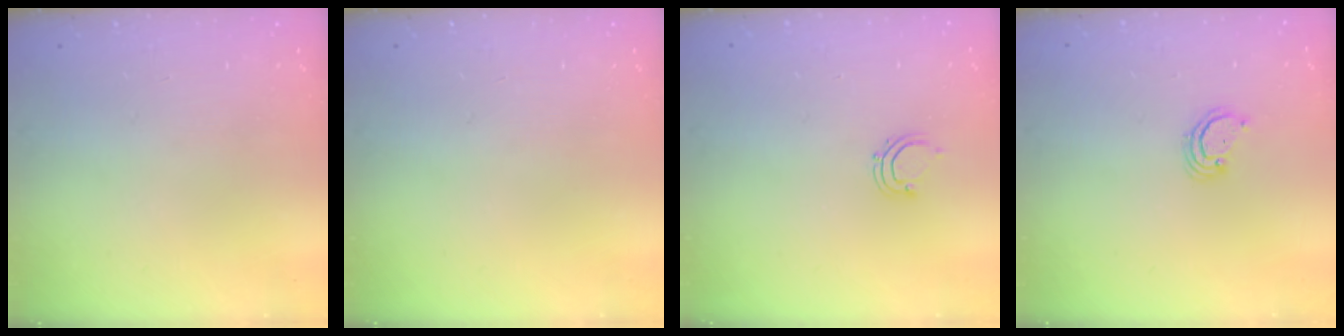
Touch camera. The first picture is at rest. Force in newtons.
{"total": 0.0}
{"total": 3.7, "press": 3.6, "slide": 0.8}
{"total": 2.6, "press": 2.6, "slide": 0.2}